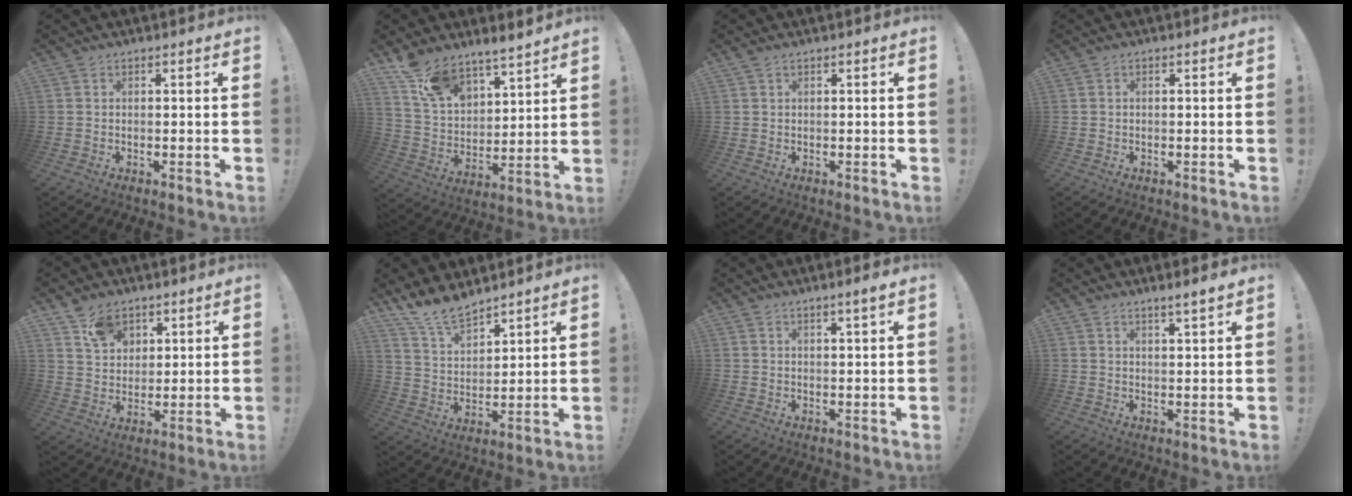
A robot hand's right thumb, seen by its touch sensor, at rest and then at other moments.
{"total": 11.2, "force": [10.2, 3.9, 2.8], "torque": [-0.072, -0.082, 0.191]}
{"total": 0.7, "force": [0.5, 0.1, 0.5], "torque": [-0.011, 0.001, 0.009]}
{"total": 0.0}
{"total": 9.3, "force": [6.2, 6.2, 3.2], "torque": [-0.050, -0.033, 0.122]}
{"total": 11.3, "force": [10.2, 3.5, 3.3], "torque": [-0.085, -0.069, 0.197]}
{"total": 2.6, "force": [1.6, -0.1, 2.1], "torque": [-0.032, -0.010, 0.024]}
{"total": 3.2, "force": [2.6, -0.3, 1.7], "torque": [-0.021, -0.023, 0.042]}